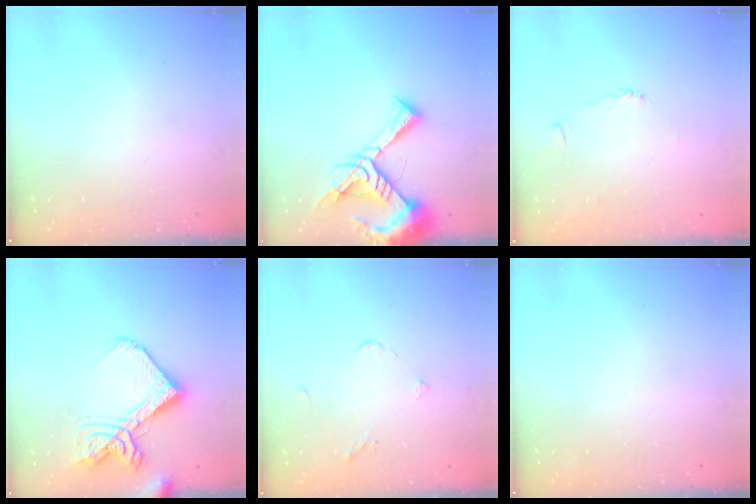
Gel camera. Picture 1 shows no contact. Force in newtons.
{"total": 13.9, "press": 13.9, "slide": 1.3}
{"total": 2.2, "press": 2.1, "slide": 0.4}
{"total": 16.2, "press": 16.1, "slide": 1.7}
{"total": 3.6, "press": 3.6, "slide": 0.7}
{"total": 0.0}